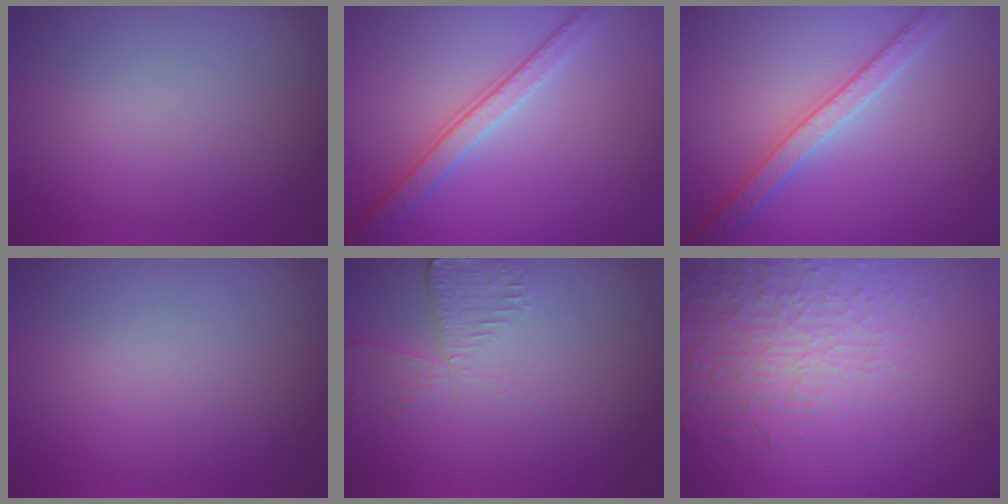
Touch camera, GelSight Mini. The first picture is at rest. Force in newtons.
{"total": 3.6, "press": 3.3, "slide": 1.4}
{"total": 3.4, "press": 3.4, "slide": 0.6}
{"total": 0.0}
{"total": 2.7, "press": 2.4, "slide": 1.2}
{"total": 5.1, "press": 3.4, "slide": 3.7}